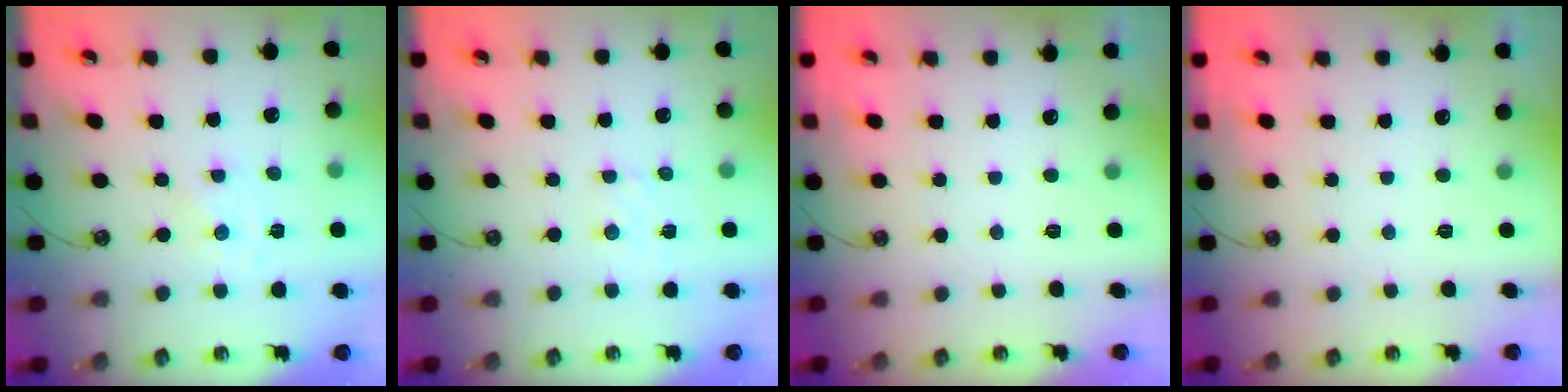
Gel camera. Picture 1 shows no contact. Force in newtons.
{"total": 1.7, "press": 1.7, "slide": 0.3}
{"total": 0.0}
{"total": 0.0}